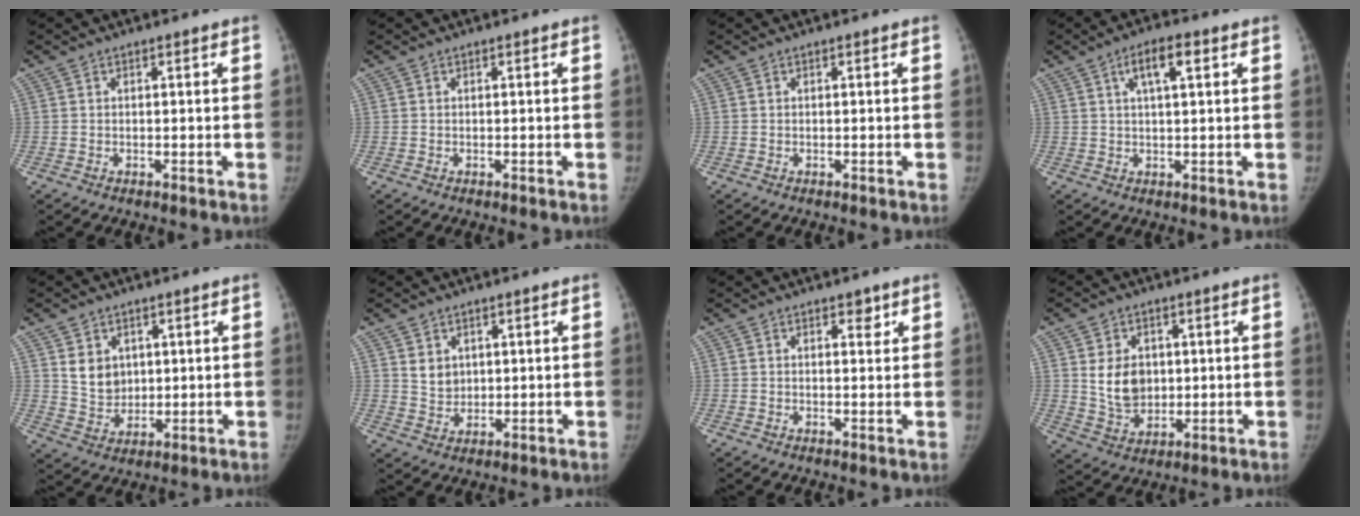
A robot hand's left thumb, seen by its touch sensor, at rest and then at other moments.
{"total": 0.0}
{"total": 0.0}
{"total": 5.9, "force": [2.4, 2.1, 4.9], "torque": [-0.075, 0.006, 0.039]}
{"total": 6.3, "force": [2.4, 5.1, 2.8], "torque": [-0.022, -0.021, 0.057]}
{"total": 4.0, "force": [1.9, 3.2, 1.5], "torque": [-0.007, -0.018, 0.045]}
{"total": 1.9, "force": [1.3, 1.1, 0.8], "torque": [0.007, -0.006, 0.015]}
{"total": 8.6, "force": [1.5, 6.6, 5.2], "torque": [-0.057, -0.015, 0.040]}